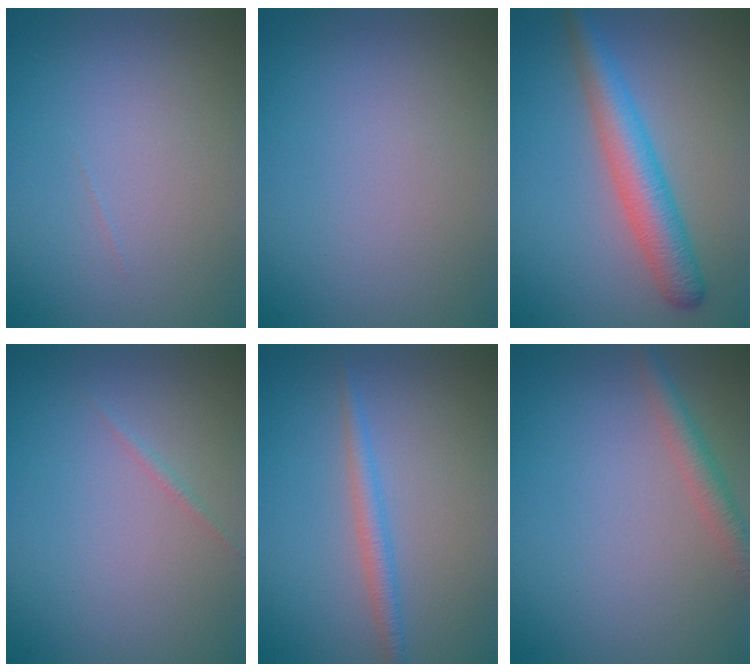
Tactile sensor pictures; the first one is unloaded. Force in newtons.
{"total": 0.0}
{"total": 4.6, "press": 4.6, "slide": 0.1}
{"total": 0.5, "press": 0.5, "slide": 0.0}
{"total": 1.9, "press": 1.9, "slide": 0.0}
{"total": 2.3, "press": 2.3, "slide": 0.1}